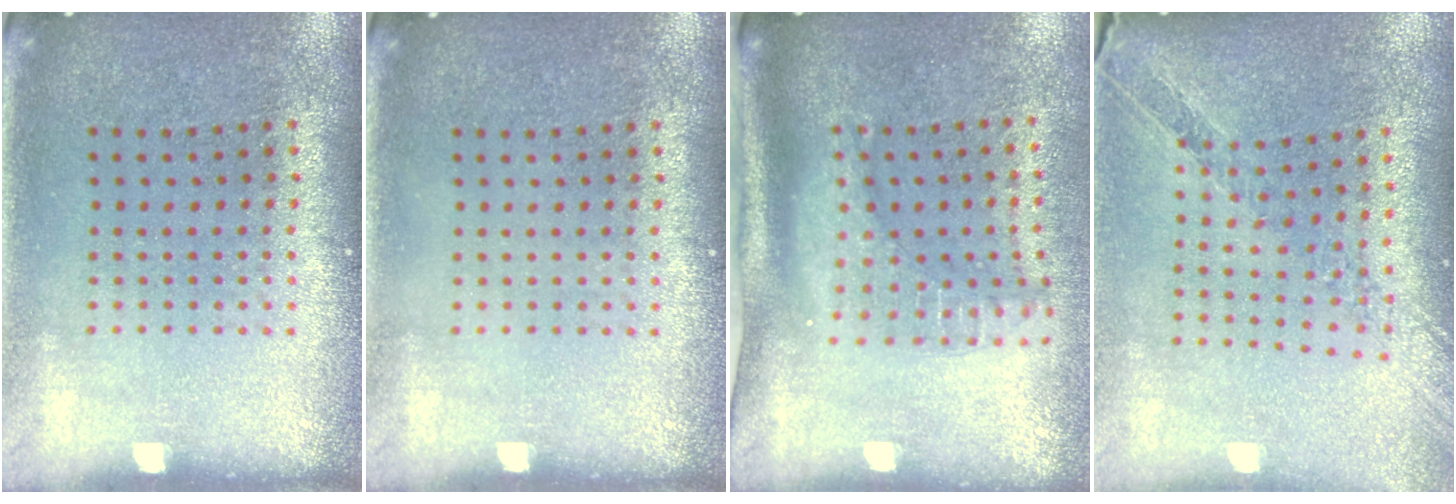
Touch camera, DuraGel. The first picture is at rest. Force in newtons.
{"total": 0.0}
{"total": 2.2, "press": 1.7, "slide": 1.5}
{"total": 1.1, "press": 1.0, "slide": 0.1}